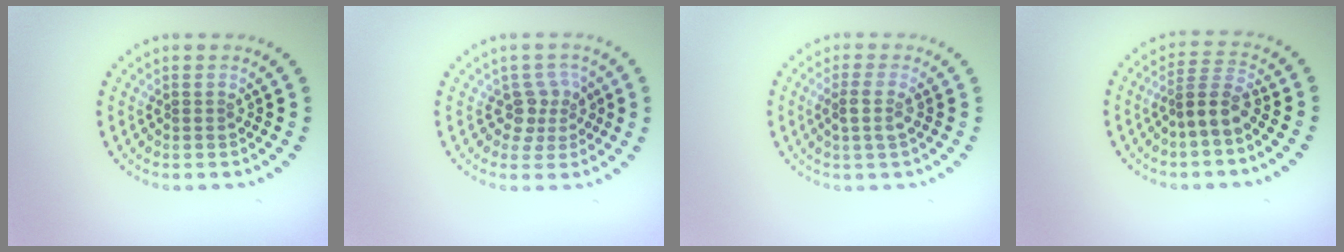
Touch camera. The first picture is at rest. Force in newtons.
{"total": 2.3, "press": 1.9, "slide": 1.4}
{"total": 2.0, "press": 1.5, "slide": 1.3}
{"total": 2.7, "press": 2.2, "slide": 1.7}